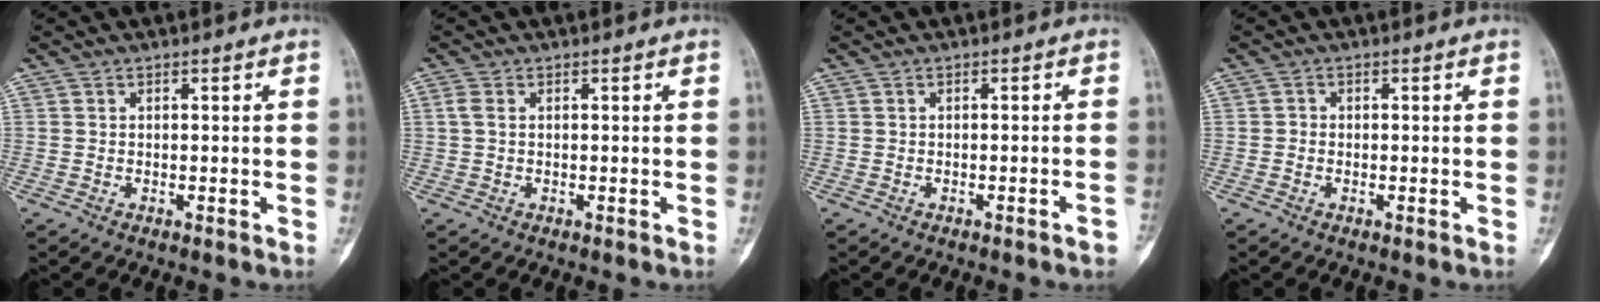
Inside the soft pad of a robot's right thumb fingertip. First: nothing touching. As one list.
[{"total": 1.9, "force": [0.4, 1.2, 1.4], "torque": [-0.044, 0.007, 0.008]}, {"total": 1.8, "force": [-1.1, 0.1, 1.4], "torque": [-0.022, 0.010, -0.014]}, {"total": 0.8, "force": [-0.2, 0.8, 0.2], "torque": [0.008, 0.001, -0.007]}]